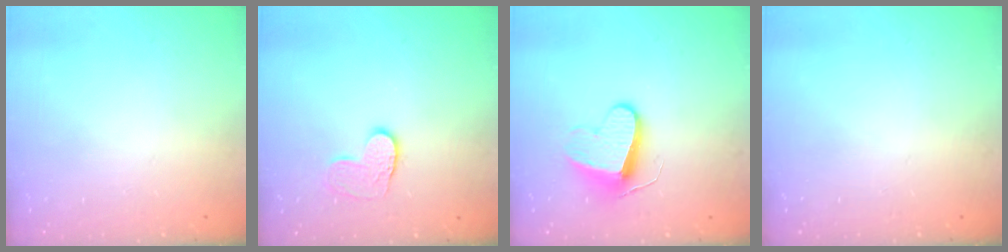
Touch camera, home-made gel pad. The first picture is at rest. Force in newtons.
{"total": 7.6, "press": 7.6, "slide": 0.4}
{"total": 10.6, "press": 10.6, "slide": 0.9}
{"total": 0.0}